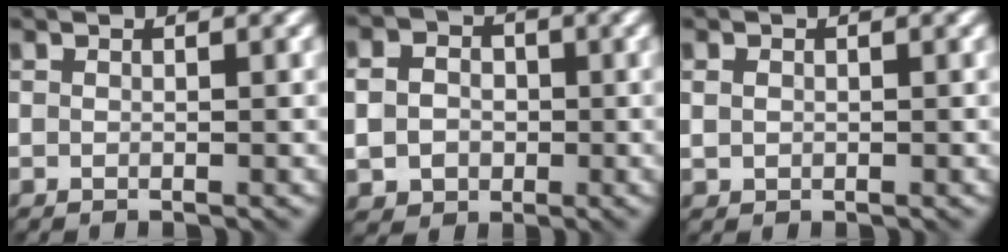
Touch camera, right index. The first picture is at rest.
{"total": 4.7, "force": [-0.3, 4.2, 2.1], "torque": [-0.030, 0.004, -0.014]}
{"total": 1.0, "force": [0.2, 0.9, 0.5], "torque": [-0.008, -0.001, 0.004]}